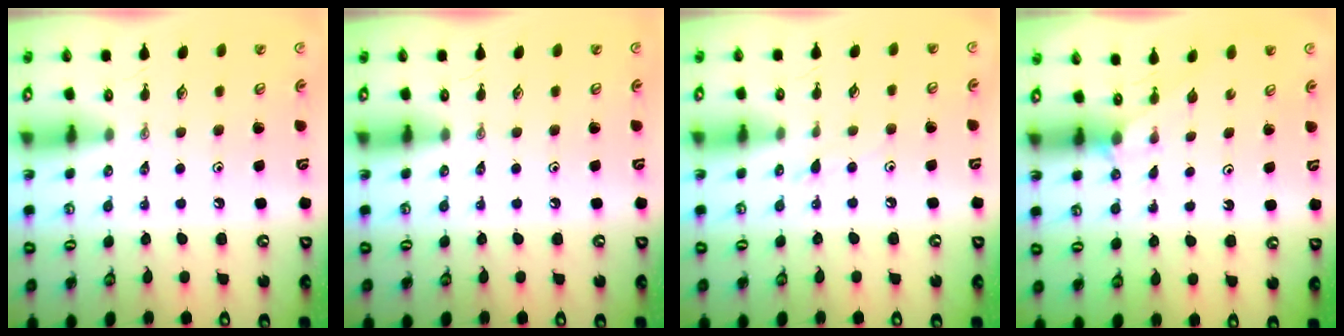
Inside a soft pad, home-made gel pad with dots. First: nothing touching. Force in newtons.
{"total": 0.0}
{"total": 6.1, "press": 6.1, "slide": 0.7}
{"total": 2.5, "press": 2.5, "slide": 0.2}